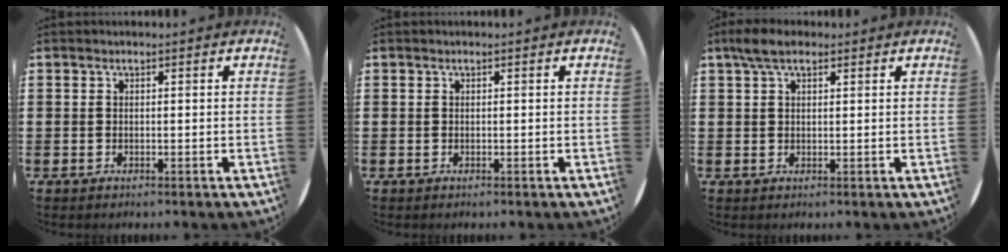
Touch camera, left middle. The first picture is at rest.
{"total": 0.0}
{"total": 3.5, "force": [2.4, 1.5, 2.2], "torque": [-0.040, 0.005, 0.041]}